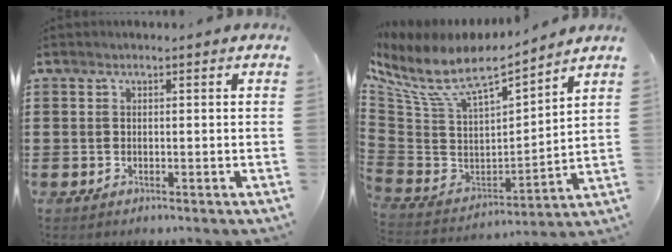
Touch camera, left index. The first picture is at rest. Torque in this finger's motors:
{"motor_torque": [1.45, 0.69, 0.88, 0.21]}